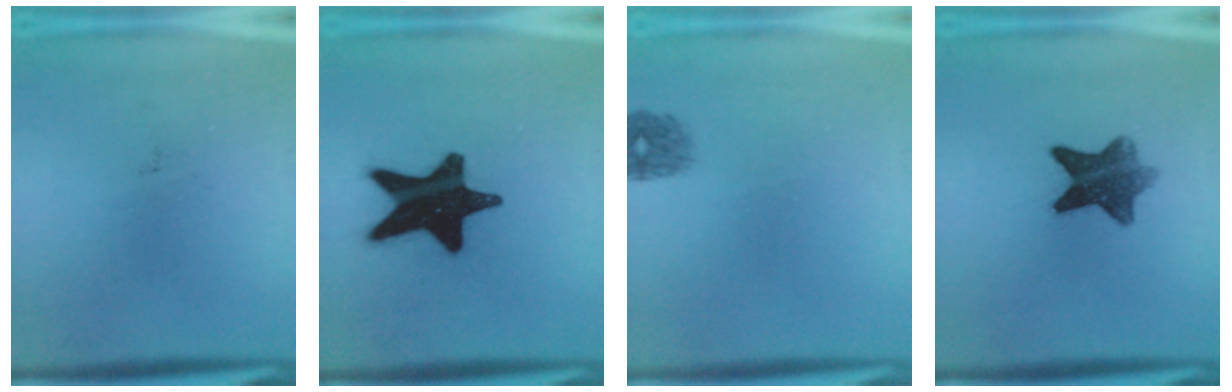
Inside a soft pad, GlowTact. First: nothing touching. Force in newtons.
{"total": 19.7}
{"total": 1.6}
{"total": 8.5}